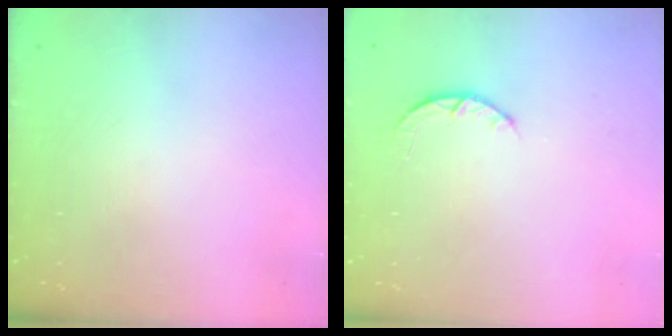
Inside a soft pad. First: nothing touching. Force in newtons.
{"total": 2.6, "press": 2.5, "slide": 0.4}